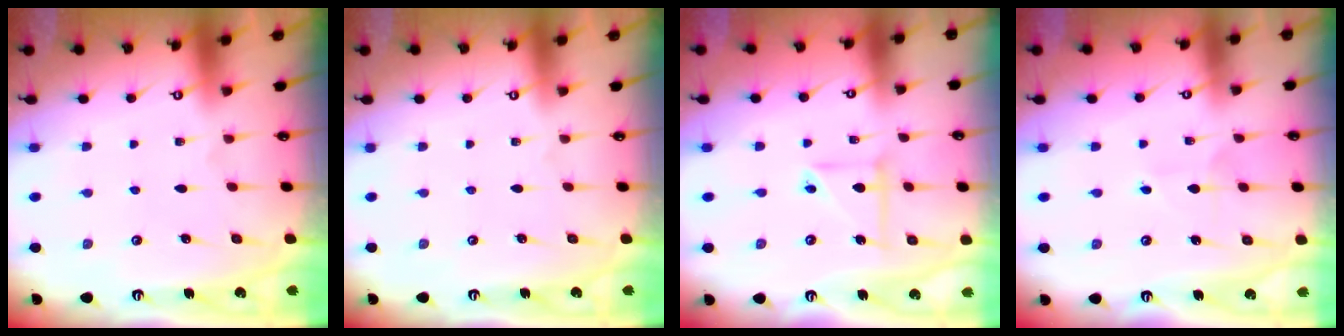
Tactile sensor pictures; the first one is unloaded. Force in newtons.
{"total": 0.0}
{"total": 6.3, "press": 6.3, "slide": 0.5}
{"total": 4.8, "press": 4.7, "slide": 0.3}